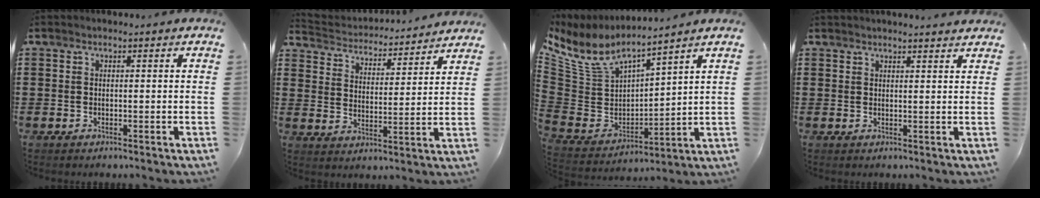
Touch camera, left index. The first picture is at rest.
{"total": 3.4, "force": [3.4, 0.3, -0.3], "torque": [-0.017, -0.030, 0.052]}
{"total": 7.0, "force": [5.9, 2.4, 2.9], "torque": [-0.090, -0.043, 0.102]}
{"total": 1.8, "force": [1.7, -0.2, 0.3], "torque": [-0.009, 0.000, 0.034]}